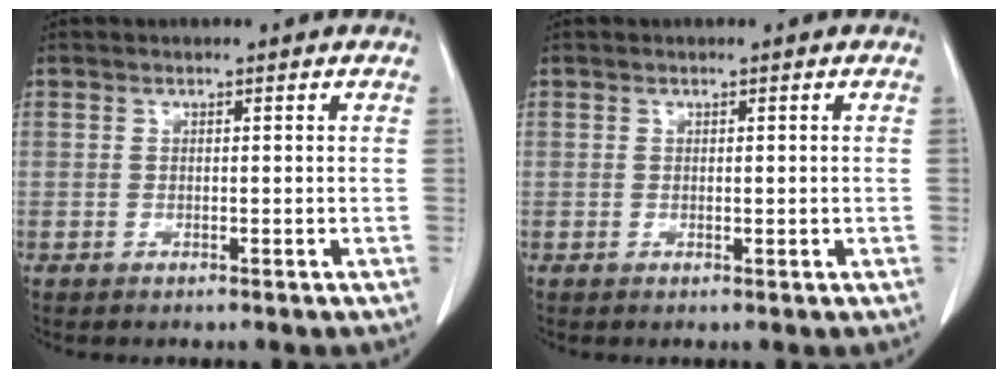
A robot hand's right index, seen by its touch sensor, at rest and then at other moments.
{"total": 0.7, "force": [0.1, 0.3, 0.7], "torque": [-0.013, -0.003, 0.004]}